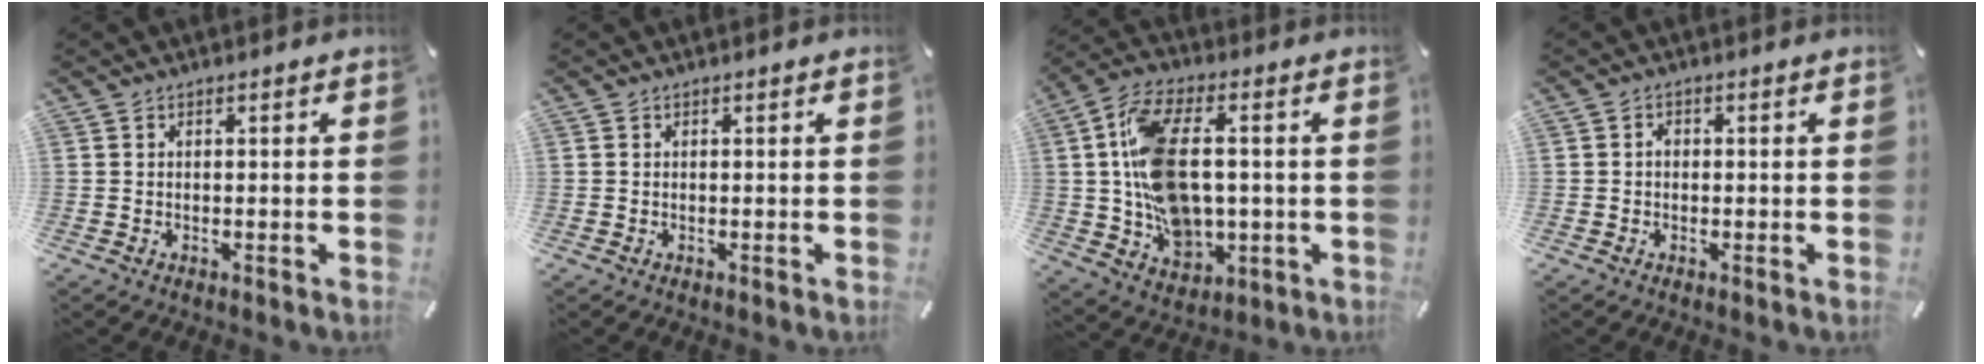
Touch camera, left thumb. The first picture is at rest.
{"total": 0.0}
{"total": 15.4, "force": [0.4, 10.2, 11.6], "torque": [-0.237, 0.013, 0.016]}
{"total": 1.3, "force": [-0.2, 1.1, 0.7], "torque": [-0.015, 0.005, -0.005]}